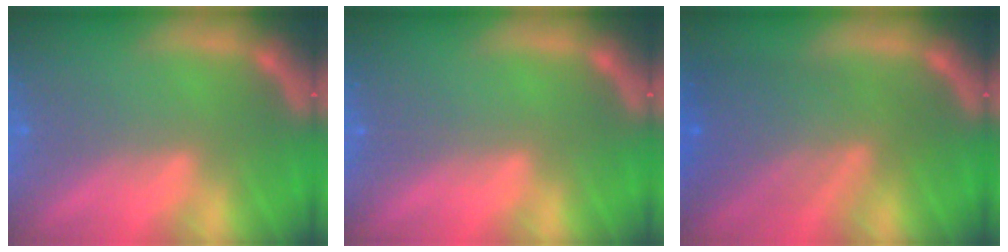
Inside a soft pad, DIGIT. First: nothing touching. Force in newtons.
{"total": 0.0}
{"total": 7.1}